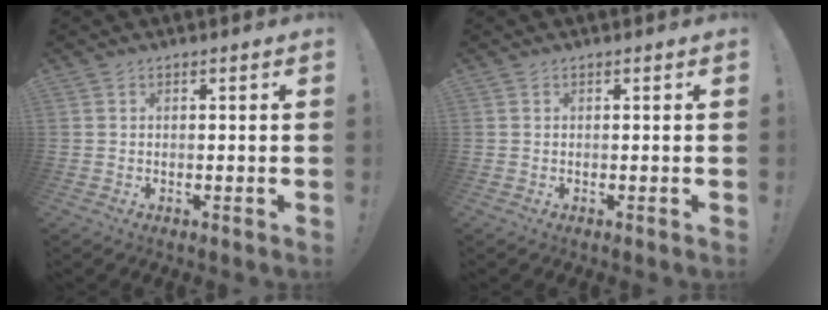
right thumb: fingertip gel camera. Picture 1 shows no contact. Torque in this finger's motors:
{"motor_torque": [0.00, 0.00, 0.00, 0.00, 0.00]}